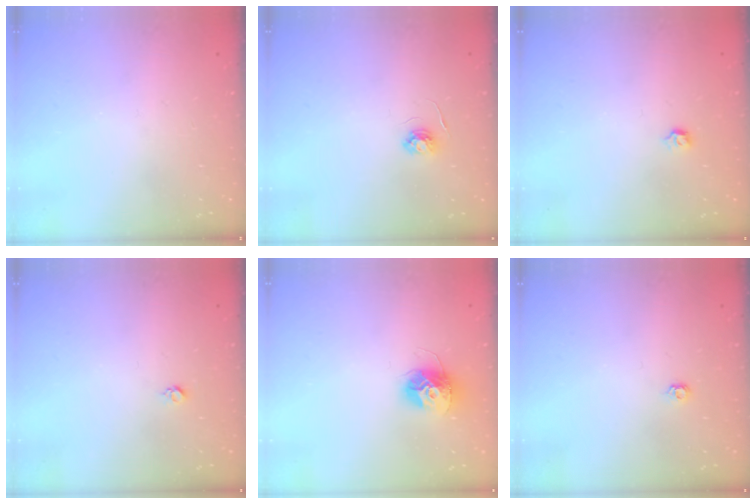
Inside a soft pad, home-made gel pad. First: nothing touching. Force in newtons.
{"total": 3.8, "press": 3.8, "slide": 0.4}
{"total": 2.8, "press": 2.7, "slide": 0.8}
{"total": 3.0, "press": 2.9, "slide": 0.4}
{"total": 11.8, "press": 11.8, "slide": 0.9}
{"total": 4.7, "press": 4.7, "slide": 0.8}